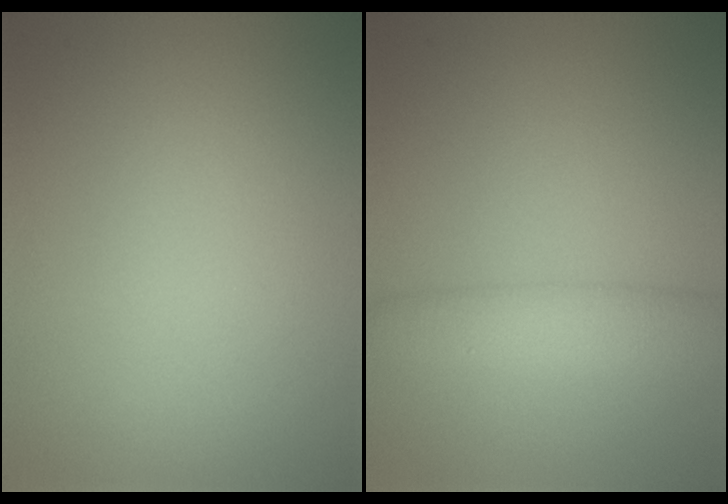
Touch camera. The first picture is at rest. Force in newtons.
{"total": 3.4, "press": 3.4, "slide": 0.1}